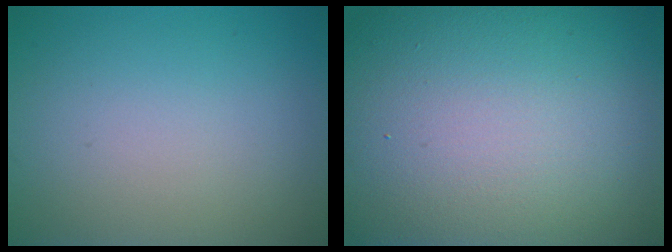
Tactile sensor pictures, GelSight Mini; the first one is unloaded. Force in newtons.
{"total": 23.8, "press": 23.8, "slide": 0.7}